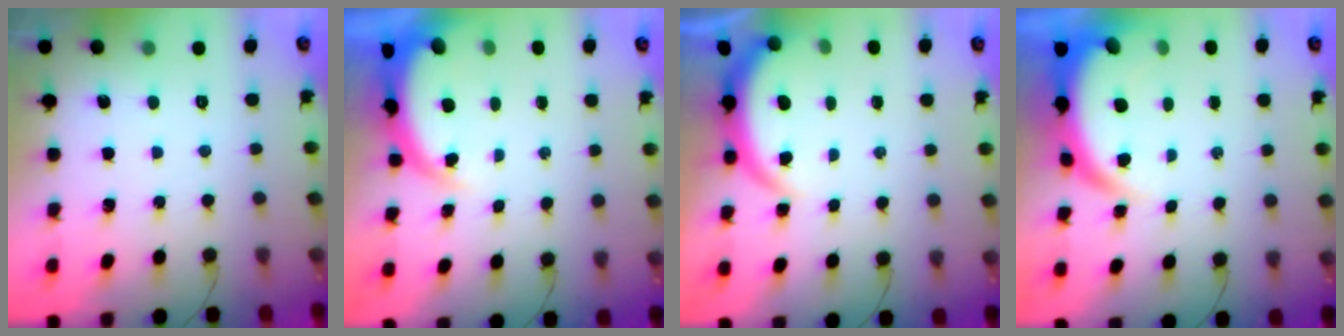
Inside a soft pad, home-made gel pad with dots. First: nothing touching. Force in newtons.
{"total": 4.6, "press": 4.4, "slide": 1.3}
{"total": 3.8, "press": 3.8, "slide": 0.2}
{"total": 6.7, "press": 6.7, "slide": 1.0}